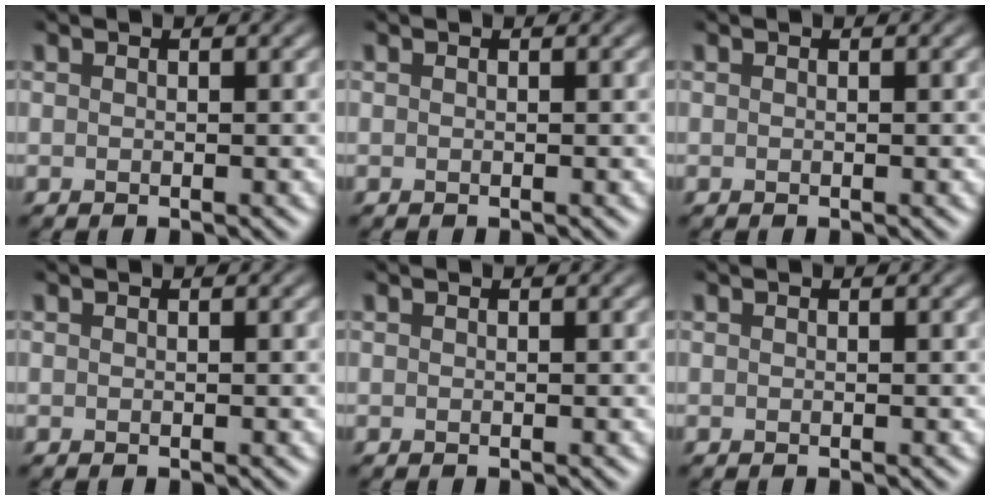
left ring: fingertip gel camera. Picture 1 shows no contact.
{"total": 0.0}
{"total": 0.0}
{"total": 0.0}
{"total": 0.0}
{"total": 0.0}